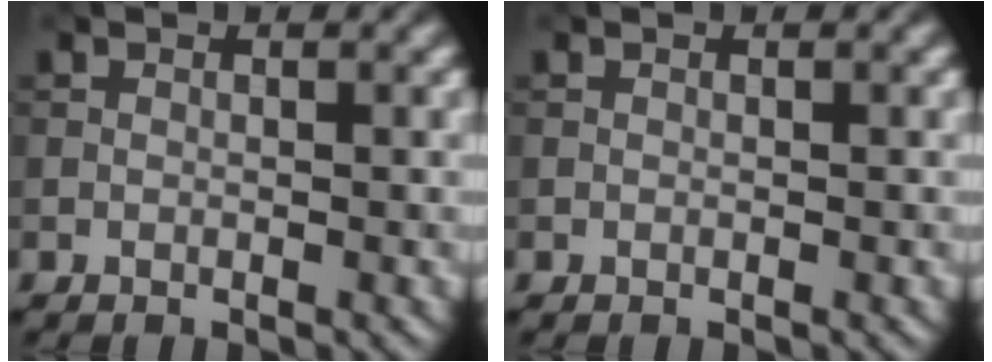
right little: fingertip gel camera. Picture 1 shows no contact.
{"total": 0.0}